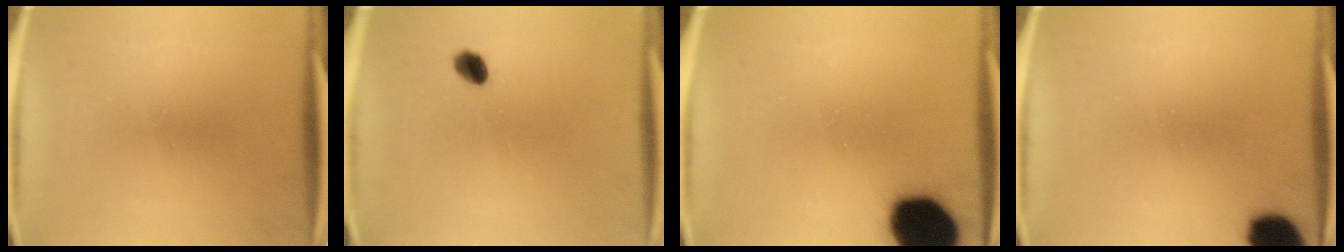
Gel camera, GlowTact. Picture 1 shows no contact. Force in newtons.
{"total": 2.8}
{"total": 19.0}
{"total": 9.6}